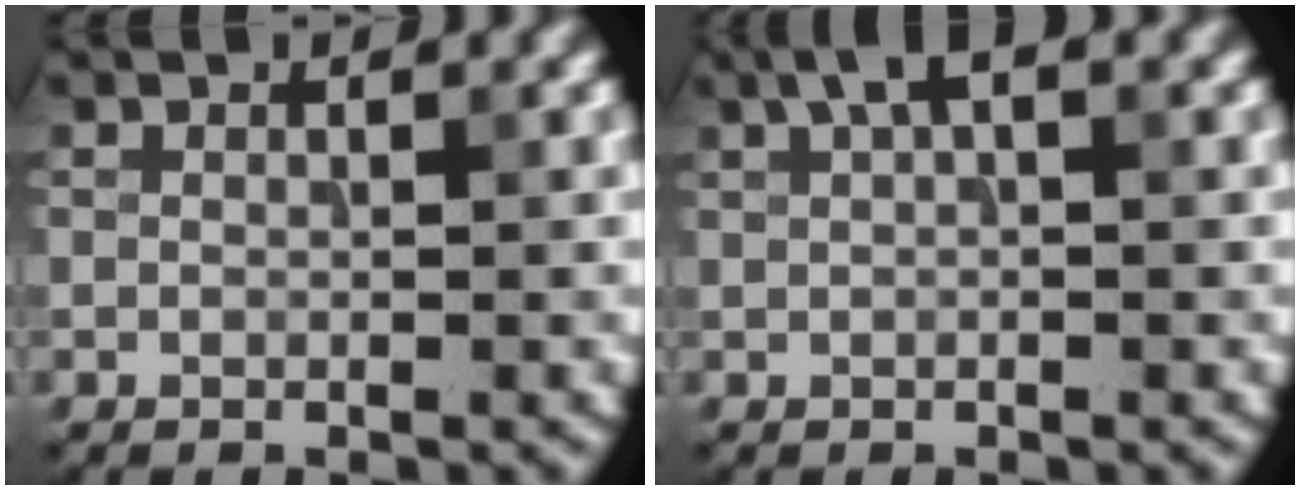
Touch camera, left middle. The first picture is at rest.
{"total": 2.4, "force": [1.2, 0.8, 1.9], "torque": [-0.034, 0.007, 0.021]}